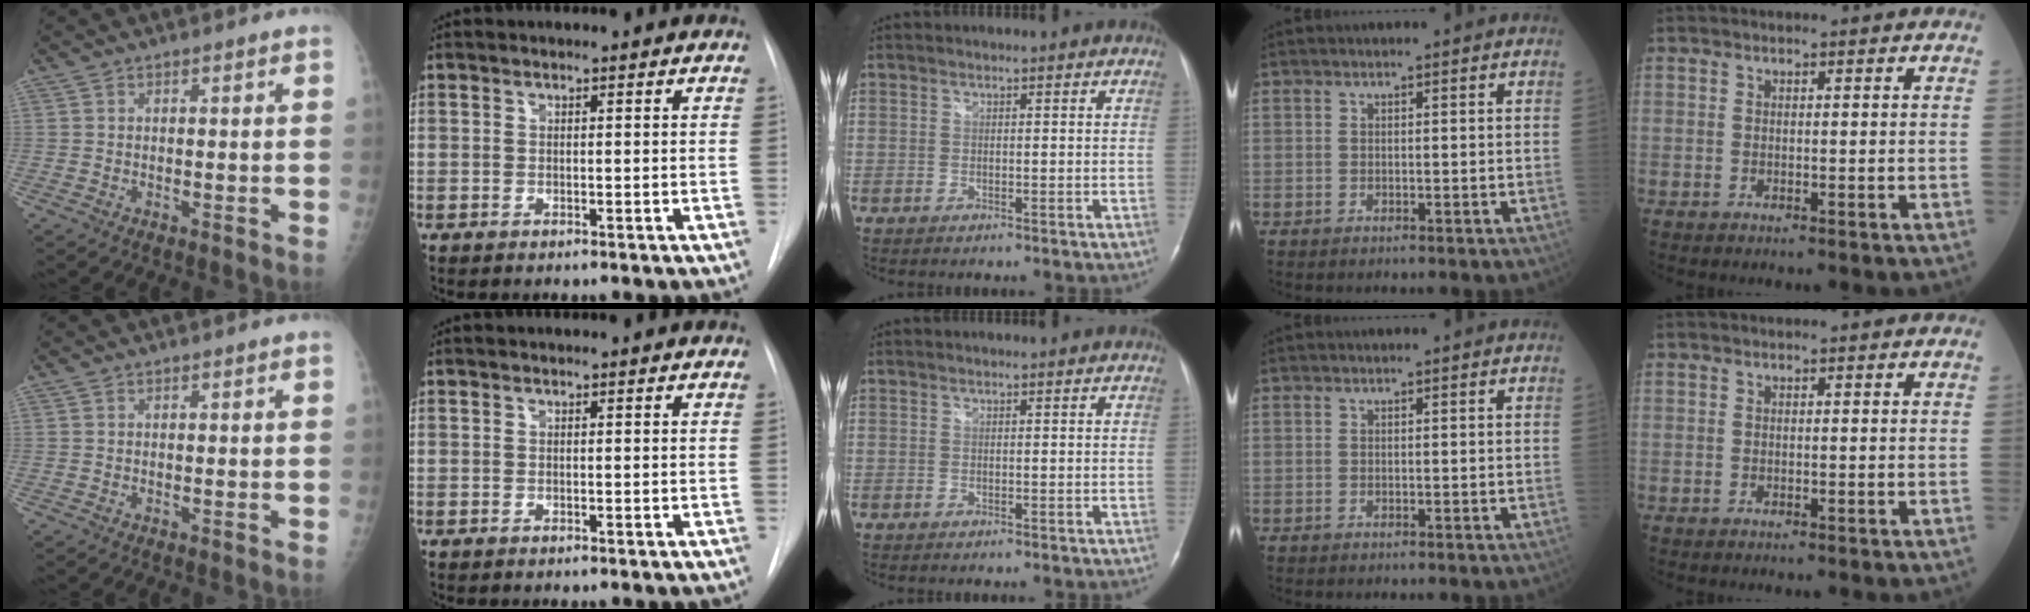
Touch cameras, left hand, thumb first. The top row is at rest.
{}